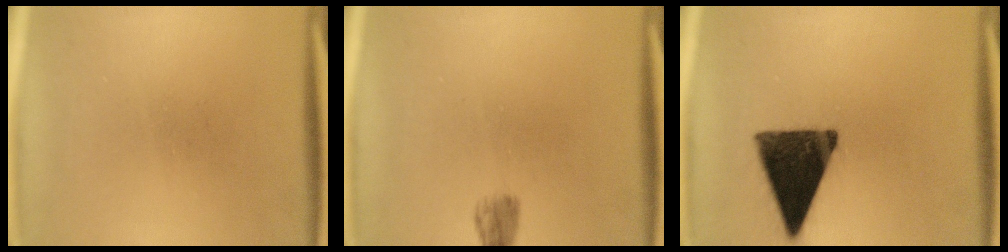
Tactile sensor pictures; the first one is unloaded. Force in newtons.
{"total": 2.1}
{"total": 14.8}